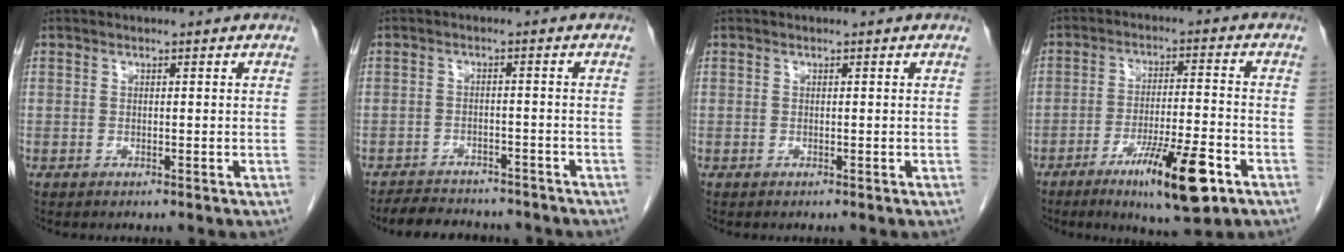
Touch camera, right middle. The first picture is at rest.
{"total": 9.2, "force": [-8.3, 3.0, 2.7], "torque": [-0.046, 0.004, -0.110]}
{"total": 0.0}
{"total": 11.9, "force": [-6.4, 1.2, 10.0], "torque": [-0.164, -0.018, -0.100]}